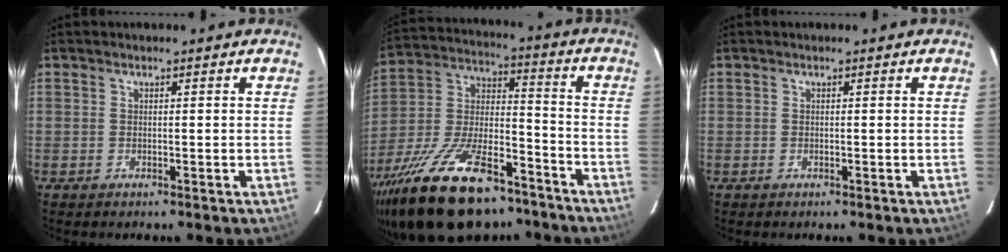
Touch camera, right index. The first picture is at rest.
{"total": 26.9, "force": [-18.1, 11.1, 16.5], "torque": [-0.319, -0.014, -0.288]}
{"total": 0.0}